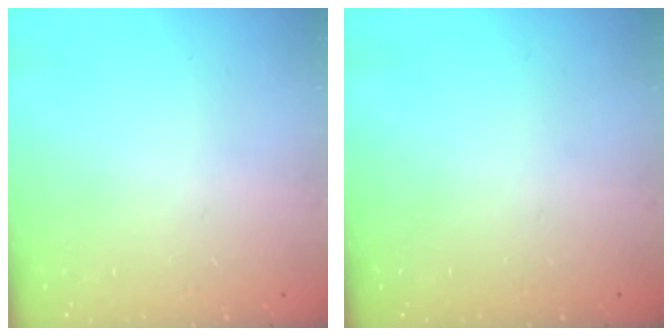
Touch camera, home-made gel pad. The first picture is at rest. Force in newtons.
{"total": 0.0}